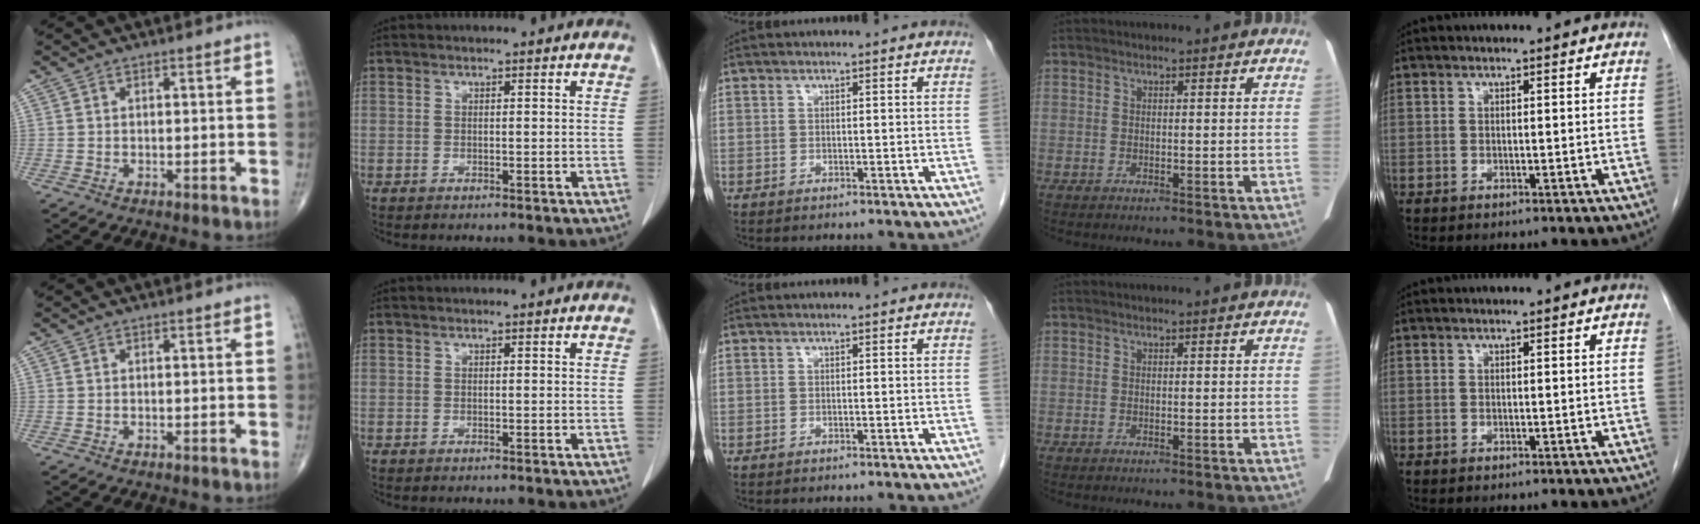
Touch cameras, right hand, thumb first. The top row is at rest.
{}